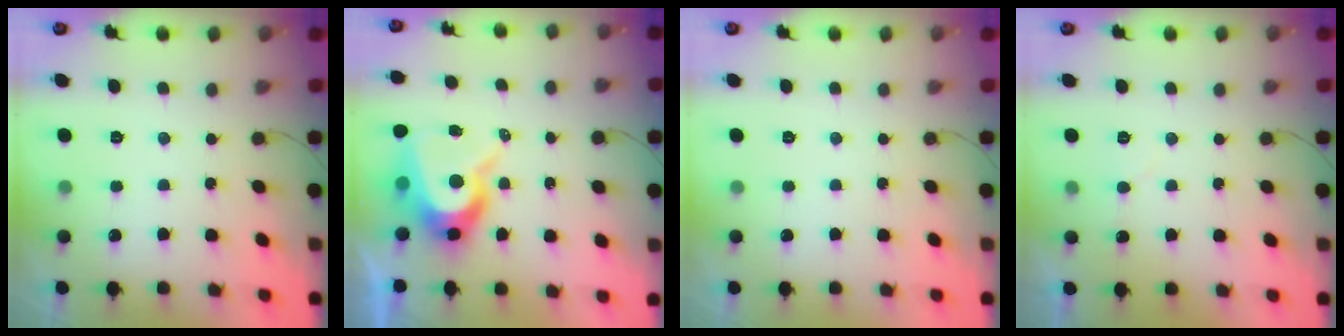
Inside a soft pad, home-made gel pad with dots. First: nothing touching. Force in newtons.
{"total": 11.6, "press": 11.6, "slide": 0.9}
{"total": 0.0}
{"total": 5.3, "press": 5.3, "slide": 0.5}